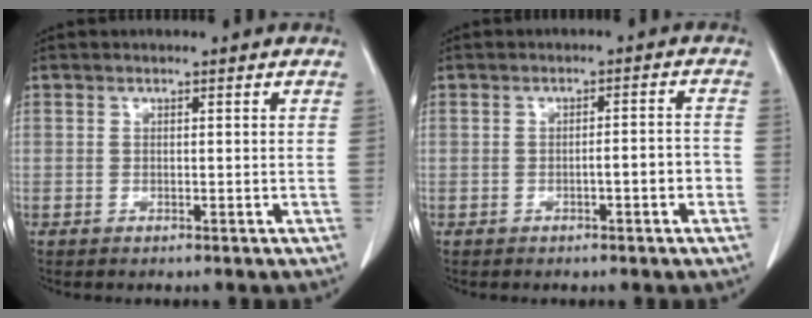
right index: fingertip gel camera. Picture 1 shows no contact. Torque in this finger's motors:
{"motor_torque": [0.50, -0.31, 0.19, 0.04]}